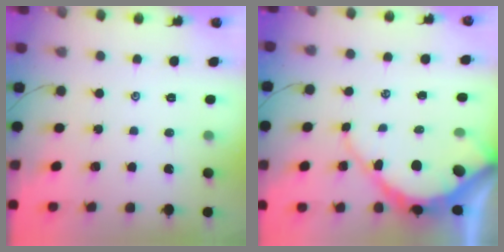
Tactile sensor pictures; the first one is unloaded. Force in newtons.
{"total": 10.3, "press": 10.2, "slide": 1.0}